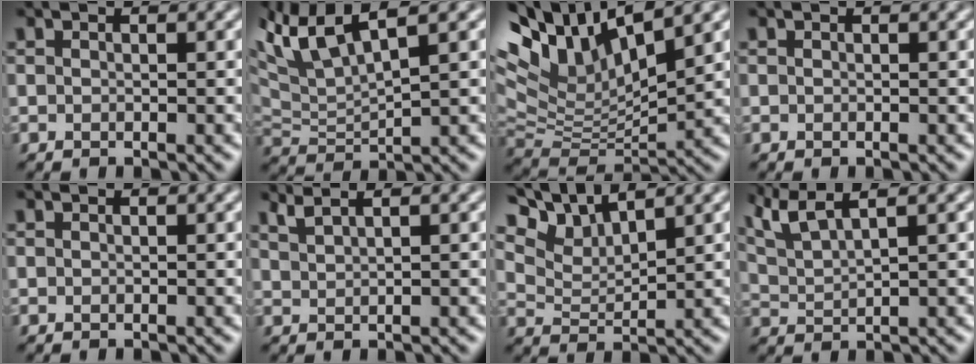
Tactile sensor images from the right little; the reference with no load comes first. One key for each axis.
{"total": 6.1, "fx": 5.6, "fy": -0.6, "fz": 2.5, "tx": -0.062, "ty": 0.027, "tz": 0.107}
{"total": 10.6, "fx": 8.2, "fy": 1.7, "fz": 6.5, "tx": -0.159, "ty": 0.033, "tz": 0.143}
{"total": 0.0}
{"total": 0.0}
{"total": 2.5, "fx": 1.8, "fy": -1.7, "fz": -0.8, "tx": 0.008, "ty": 0.003, "tz": 0.034}
{"total": 6.6, "fx": 6.5, "fy": -0.5, "fz": 0.7, "tx": -0.032, "ty": 0.021, "tz": 0.104}
{"total": 3.9, "fx": 3.4, "fy": -1.7, "fz": 0.5, "tx": -0.023, "ty": 0.009, "tz": 0.069}